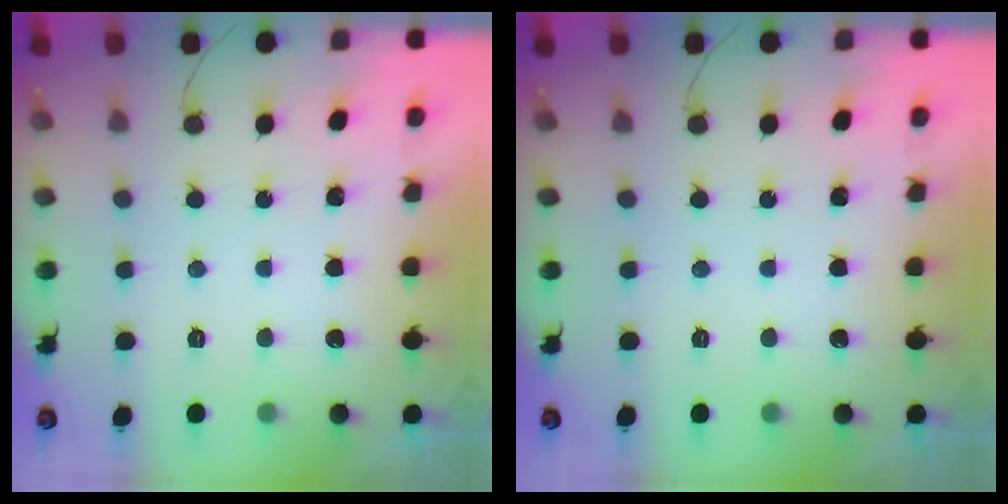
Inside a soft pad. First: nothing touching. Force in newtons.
{"total": 0.0}